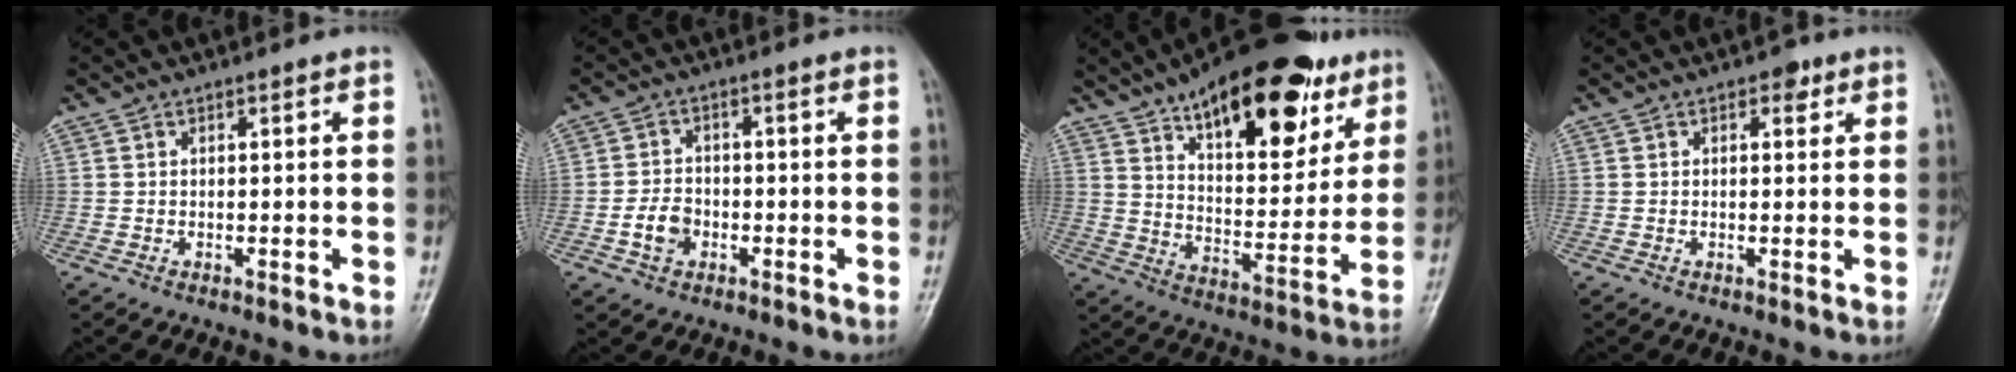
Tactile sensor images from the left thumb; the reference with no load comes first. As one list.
[{"total": 4.5, "force": [-1.6, 3.4, 2.5], "torque": [-0.036, 0.014, -0.032]}, {"total": 24.7, "force": [14.3, 10.7, 17.1], "torque": [-0.212, -0.043, 0.224]}, {"total": 1.9, "force": [1.0, 1.3, 1.1], "torque": [0.000, -0.001, 0.009]}]